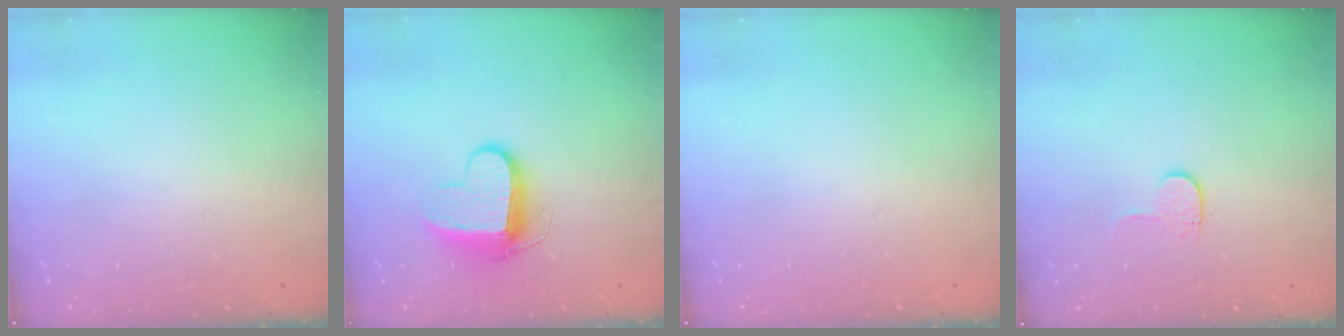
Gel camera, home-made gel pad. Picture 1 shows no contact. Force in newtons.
{"total": 10.1, "press": 10.1, "slide": 0.5}
{"total": 0.0}
{"total": 3.9, "press": 3.8, "slide": 0.5}